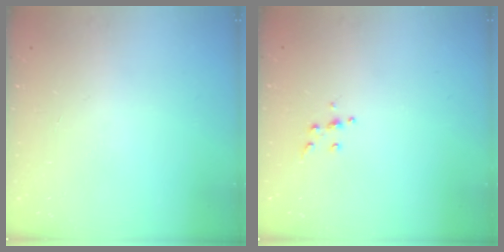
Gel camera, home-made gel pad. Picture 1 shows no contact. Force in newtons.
{"total": 4.8, "press": 4.8, "slide": 0.6}